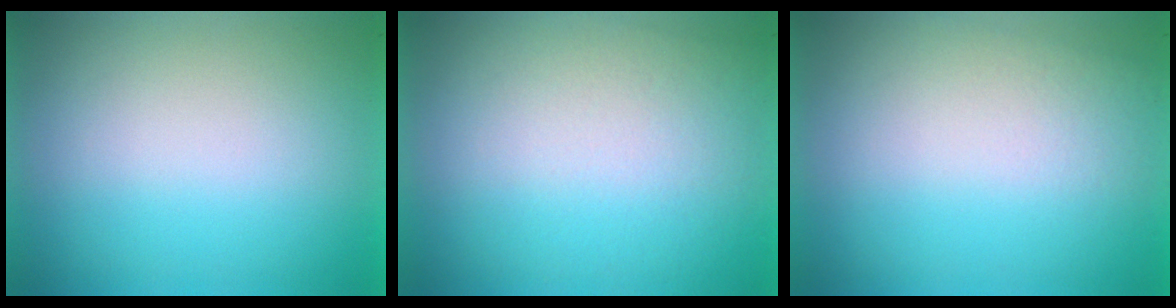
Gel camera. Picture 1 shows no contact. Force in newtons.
{"total": 2.6}
{"total": 1.1}